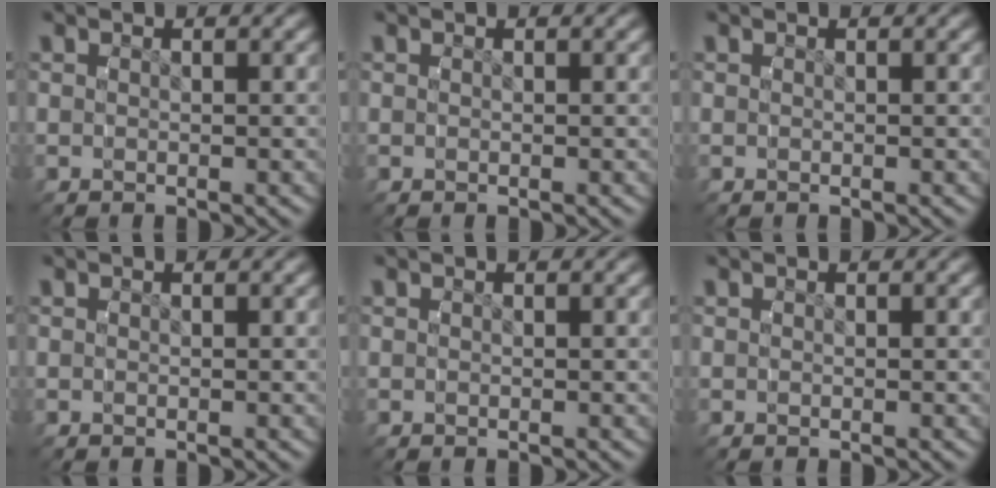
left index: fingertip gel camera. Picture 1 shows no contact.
{"total": 0.0}
{"total": 0.0}
{"total": 0.0}
{"total": 0.0}
{"total": 0.0}